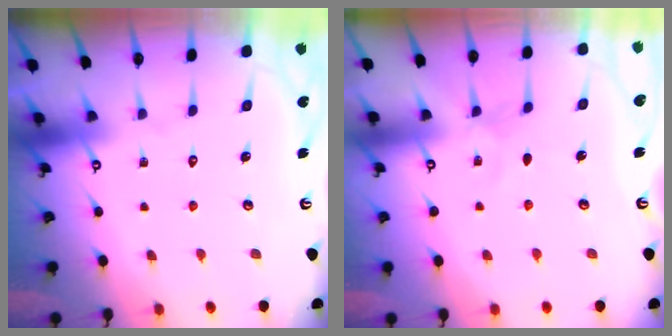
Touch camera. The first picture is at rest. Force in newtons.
{"total": 3.0, "press": 2.9, "slide": 0.4}